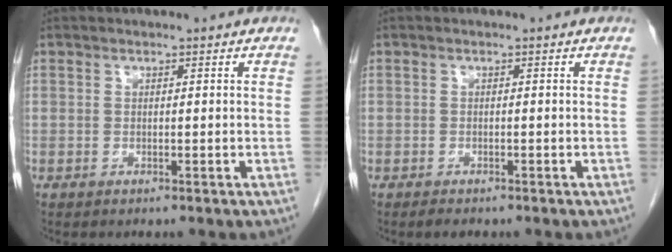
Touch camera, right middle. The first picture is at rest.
{"total": 1.3, "force": [-1.0, 0.5, 0.5], "torque": [-0.014, -0.002, -0.013]}